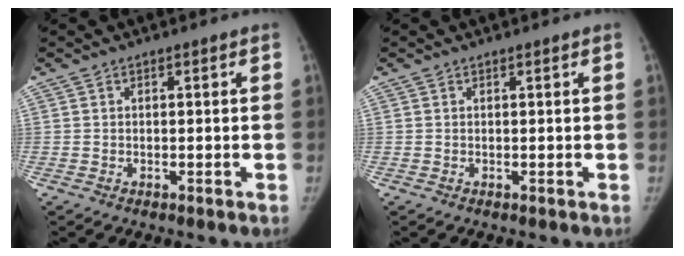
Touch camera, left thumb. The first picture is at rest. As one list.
[{"total": 0.0}]